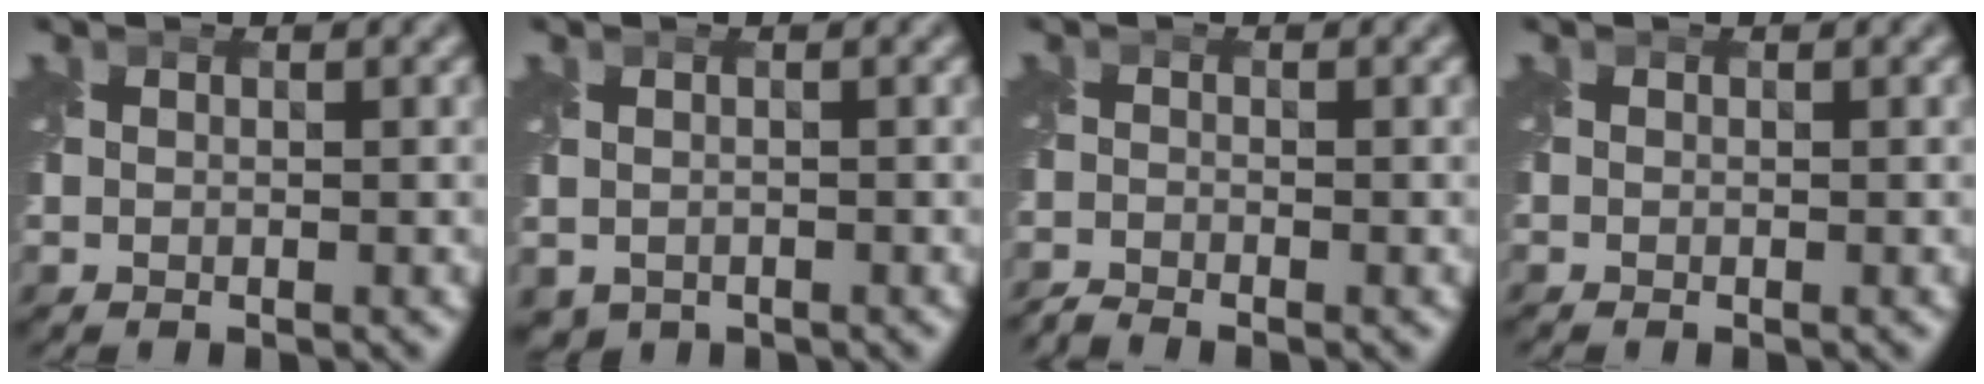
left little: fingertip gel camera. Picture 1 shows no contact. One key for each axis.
{"total": 1.2, "fx": -0.7, "fy": 0.9, "fz": 0.5, "tx": -0.014, "ty": -0.009, "tz": -0.011}
{"total": 1.7, "fx": -1.7, "fy": -0.1, "fz": 0.3, "tx": -0.010, "ty": -0.008, "tz": -0.043}
{"total": 0.0}